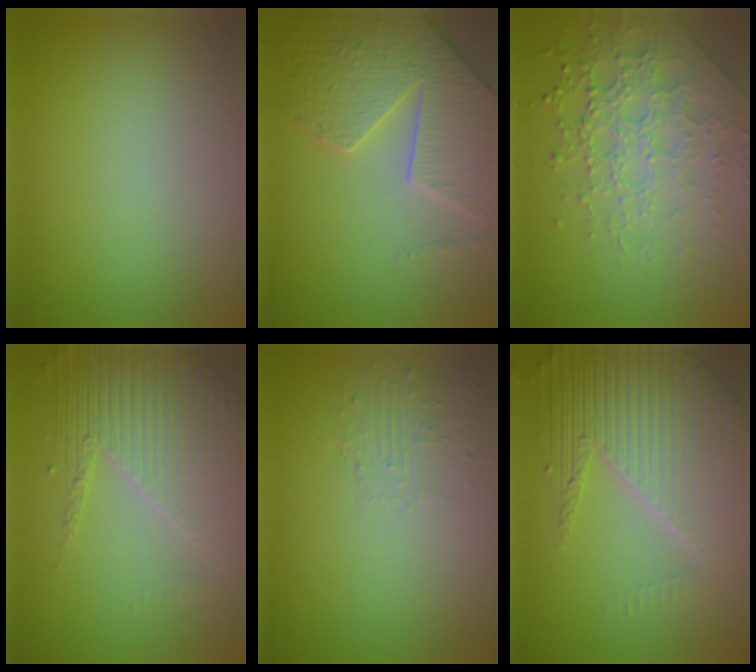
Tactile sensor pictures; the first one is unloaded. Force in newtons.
{"total": 6.0, "press": 5.3, "slide": 2.9}
{"total": 4.8, "press": 4.5, "slide": 1.6}
{"total": 3.9, "press": 3.7, "slide": 1.3}
{"total": 1.5, "press": 0.1, "slide": 1.5}
{"total": 8.0, "press": 5.5, "slide": 5.9}